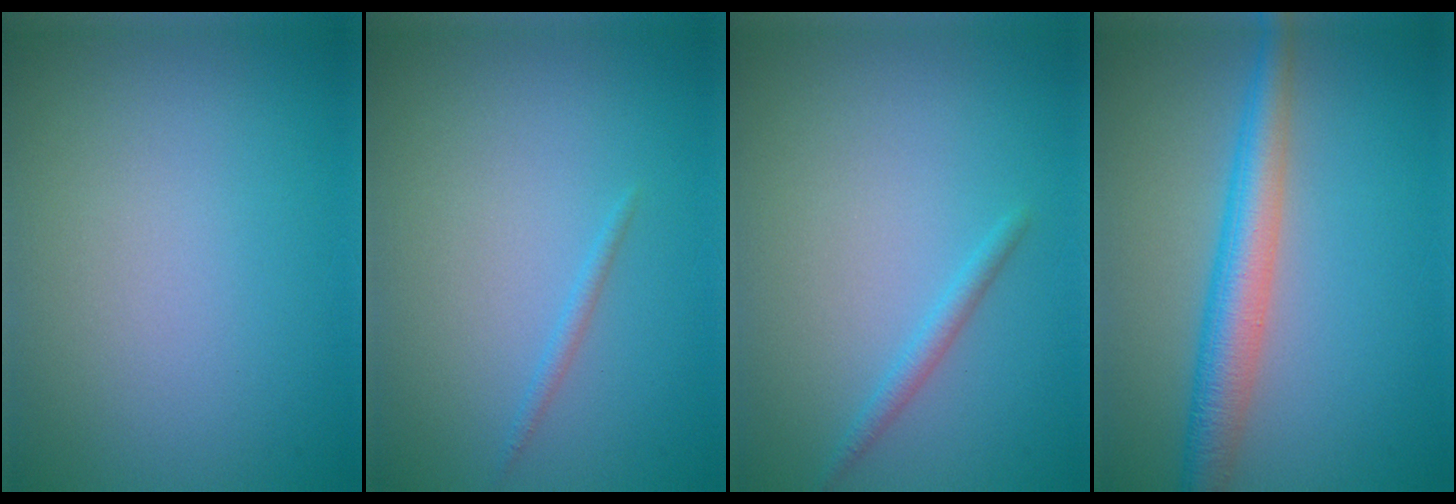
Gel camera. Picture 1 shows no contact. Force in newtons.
{"total": 0.8, "press": 0.8, "slide": 0.0}
{"total": 1.3, "press": 1.2, "slide": 0.1}
{"total": 4.9, "press": 4.9, "slide": 0.1}